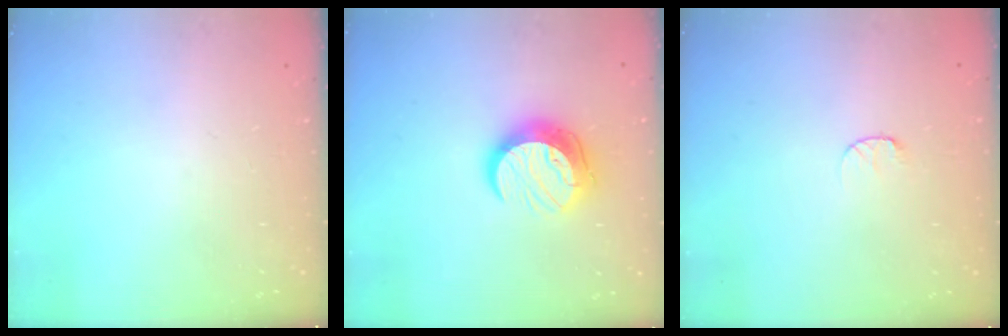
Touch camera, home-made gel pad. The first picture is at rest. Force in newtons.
{"total": 11.9, "press": 11.8, "slide": 1.0}
{"total": 5.4, "press": 5.4, "slide": 0.6}